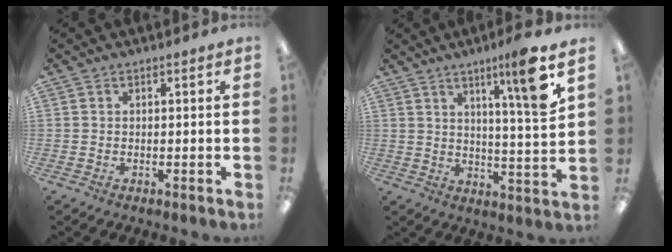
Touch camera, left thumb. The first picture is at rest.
{"total": 11.5, "force": [6.7, 0.2, 9.3], "torque": [-0.147, -0.029, 0.097]}